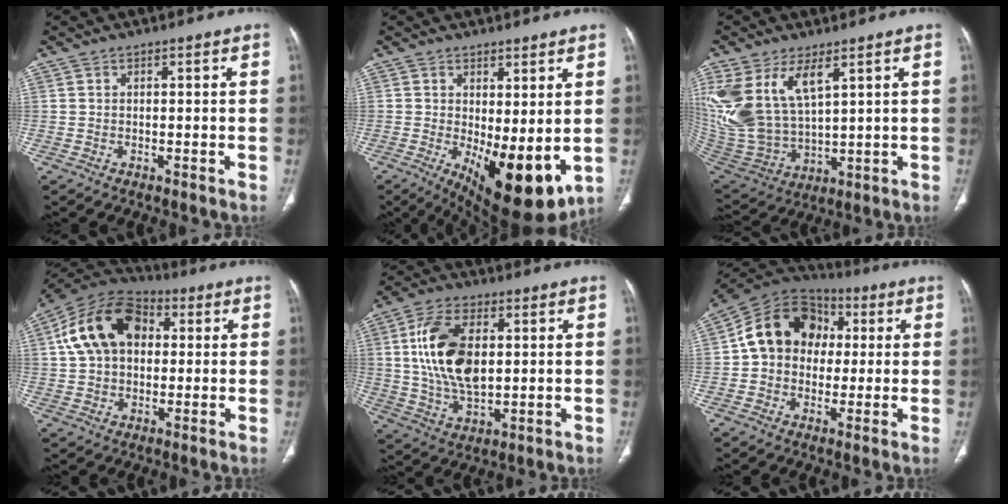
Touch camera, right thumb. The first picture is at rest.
{"total": 12.8, "force": [-1.1, 5.2, 11.7], "torque": [-0.162, -0.027, 0.002]}
{"total": 17.2, "force": [7.4, 8.8, 12.8], "torque": [-0.270, -0.026, 0.167]}
{"total": 16.4, "force": [3.3, 11.4, 11.3], "torque": [-0.186, 0.027, 0.049]}
{"total": 15.7, "force": [2.5, 8.8, 12.8], "torque": [-0.240, -0.004, 0.052]}
{"total": 15.6, "force": [2.1, 12.6, 9.0], "torque": [-0.119, 0.033, 0.025]}